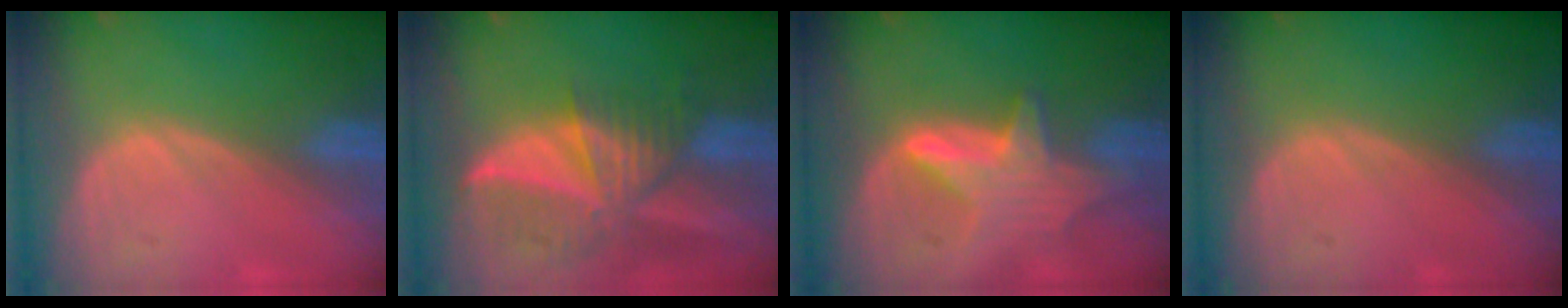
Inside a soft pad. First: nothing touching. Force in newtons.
{"total": 9.7, "press": 8.4, "slide": 4.8}
{"total": 6.6, "press": 6.2, "slide": 2.1}
{"total": 0.0}